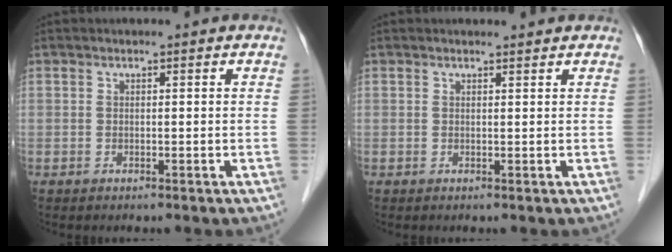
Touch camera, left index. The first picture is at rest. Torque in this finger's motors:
{"motor_torque": [0.34, -0.17, 0.03, 0.01]}